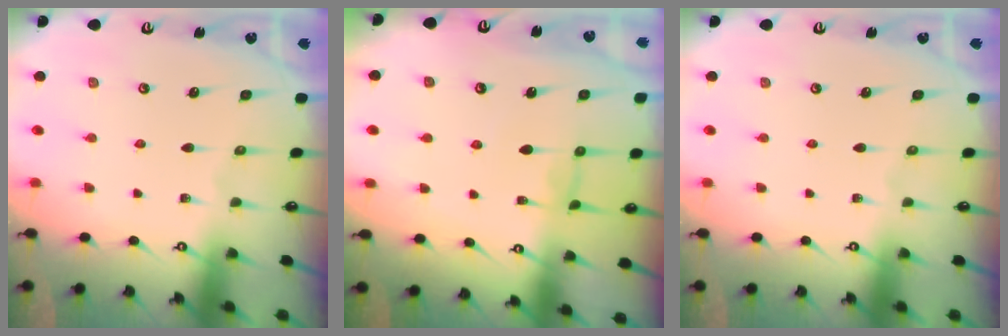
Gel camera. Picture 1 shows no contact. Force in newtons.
{"total": 0.7, "press": 0.3, "slide": 0.6}
{"total": 0.0}